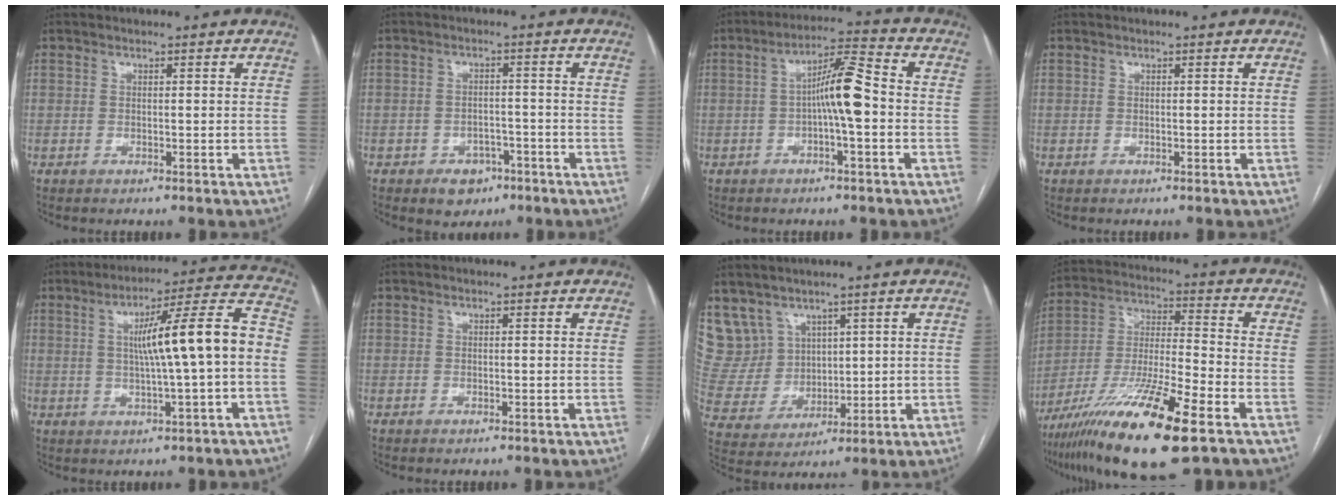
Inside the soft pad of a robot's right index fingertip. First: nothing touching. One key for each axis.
{"total": 4.6, "fx": -2.7, "fy": 3.4, "fz": 1.6, "tx": -0.016, "ty": 0.008, "tz": -0.030}
{"total": 8.0, "fx": -0.8, "fy": 0.8, "fz": 7.9, "tx": -0.141, "ty": 0.021, "tz": -0.018}
{"total": 0.0}
{"total": 13.4, "fx": 0.0, "fy": 0.2, "fz": 13.4, "tx": -0.197, "ty": 0.026, "tz": -0.002}
{"total": 0.0}
{"total": 9.6, "fx": 6.0, "fy": 7.4, "fz": 1.0, "tx": -0.040, "ty": 0.039, "tz": 0.142}
{"total": 19.3, "fx": -11.2, "fy": 1.9, "fz": 15.6, "tx": -0.295, "ty": -0.042, "tz": -0.199}